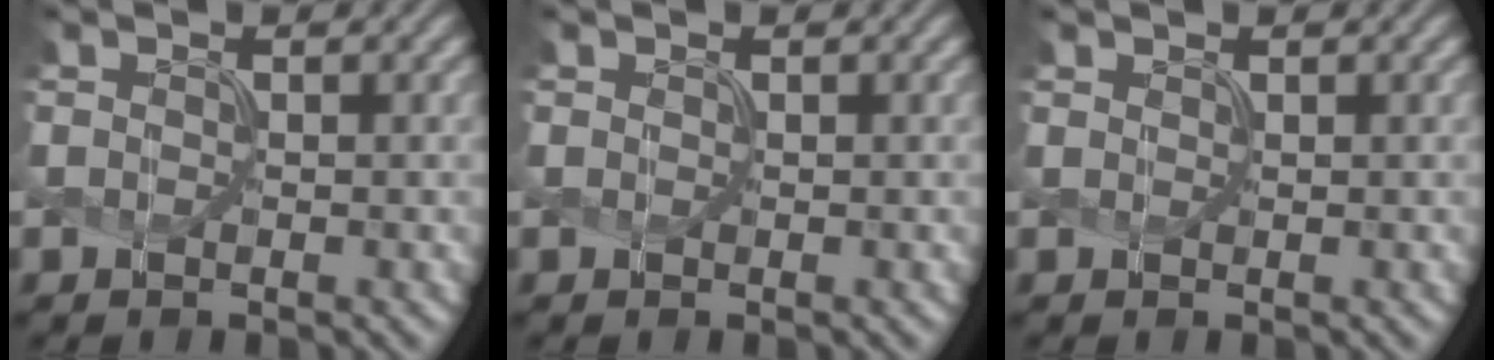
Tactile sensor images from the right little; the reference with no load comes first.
{"total": 0.9, "force": [-0.3, -0.2, -0.8], "torque": [0.014, 0.004, 0.002]}
{"total": 1.0, "force": [0.0, -0.4, -0.9], "torque": [0.015, 0.003, 0.010]}